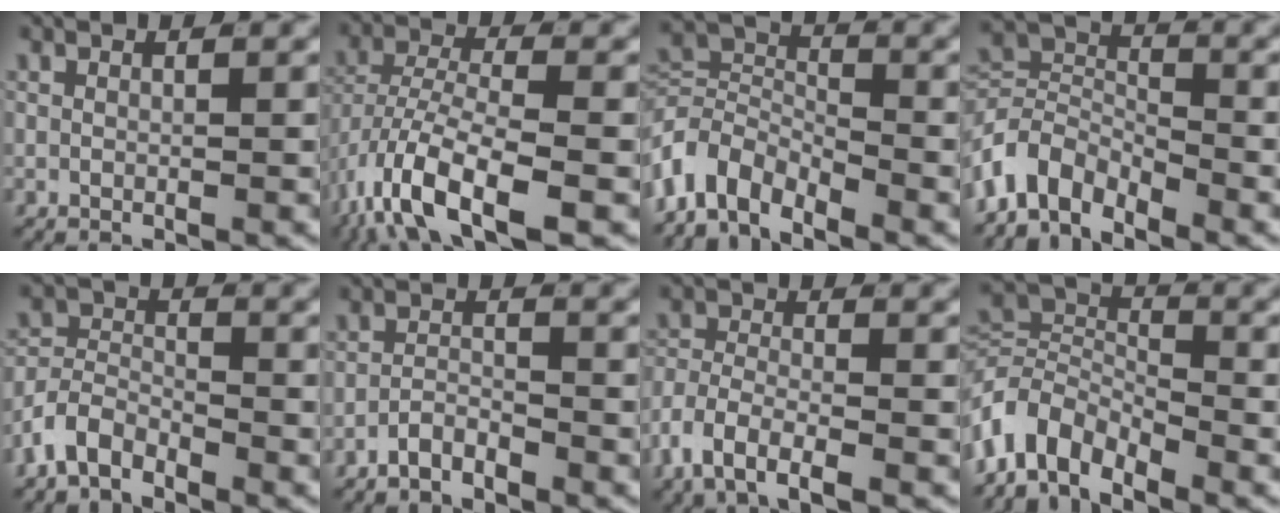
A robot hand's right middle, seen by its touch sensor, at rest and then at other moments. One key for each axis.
{"total": 8.3, "fx": -5.0, "fy": 3.5, "fz": 5.7, "tx": -0.130, "ty": -0.033, "tz": -0.071}
{"total": 8.0, "fx": -3.2, "fy": 6.1, "fz": 4.1, "tx": -0.093, "ty": -0.033, "tz": -0.057}
{"total": 8.5, "fx": -3.7, "fy": 6.3, "fz": 4.3, "tx": -0.092, "ty": -0.036, "tz": -0.063}
{"total": 4.3, "fx": -2.9, "fy": 2.8, "fz": 1.5, "tx": -0.025, "ty": -0.007, "tz": -0.059}
{"total": 2.2, "fx": -2.1, "fy": 0.6, "fz": 0.5, "tx": -0.003, "ty": -0.002, "tz": -0.044}
{"total": 4.8, "fx": -2.6, "fy": 2.5, "fz": 3.1, "tx": -0.074, "ty": -0.016, "tz": -0.042}
{"total": 9.5, "fx": -3.6, "fy": 7.1, "fz": 5.2, "tx": -0.107, "ty": -0.035, "tz": -0.064}